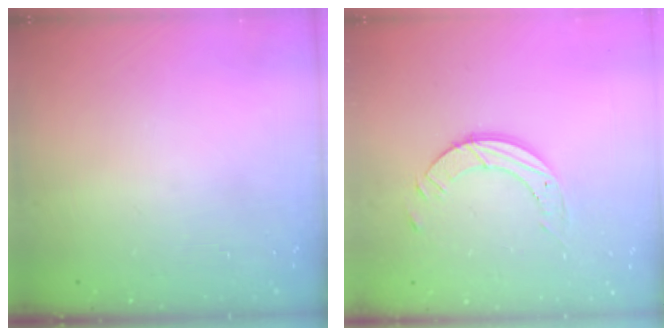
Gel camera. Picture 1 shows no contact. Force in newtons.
{"total": 7.1, "press": 7.1, "slide": 0.7}